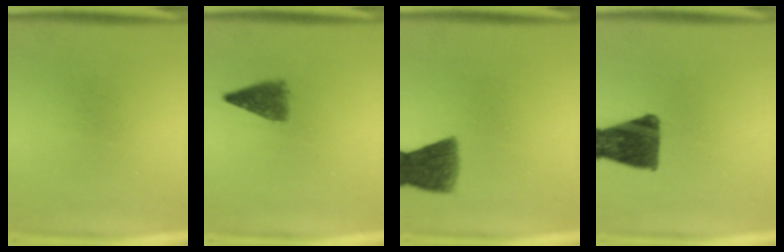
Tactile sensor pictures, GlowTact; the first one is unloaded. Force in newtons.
{"total": 3.9}
{"total": 8.2}
{"total": 11.9}